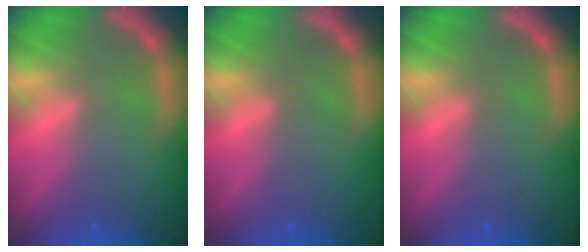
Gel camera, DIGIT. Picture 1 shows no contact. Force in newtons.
{"total": 0.0}
{"total": 0.0}